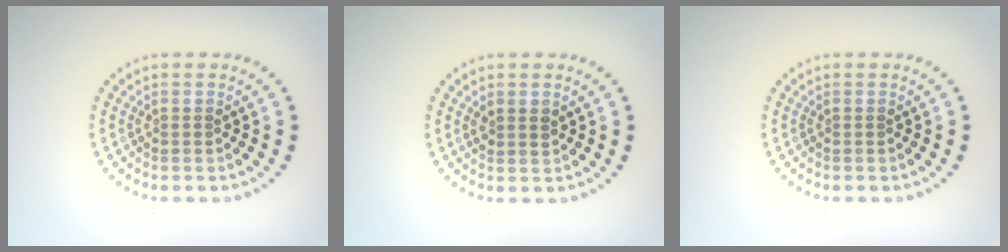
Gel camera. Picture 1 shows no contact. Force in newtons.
{"total": 1.1, "press": 1.0, "slide": 0.5}
{"total": 0.0}